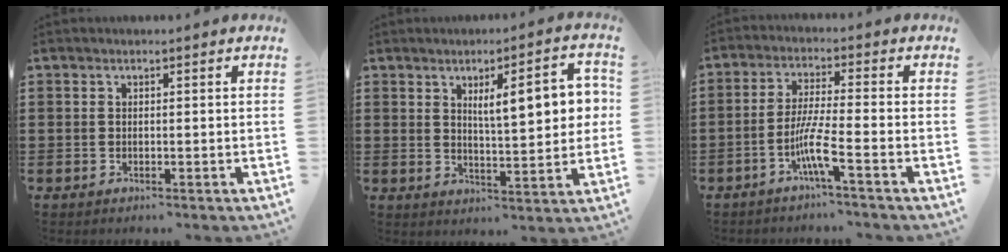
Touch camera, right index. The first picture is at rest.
{"total": 9.0, "force": [2.7, 2.7, 8.2], "torque": [-0.127, -0.001, 0.036]}
{"total": 6.7, "force": [-3.3, 0.2, 5.9], "torque": [-0.126, -0.012, -0.066]}